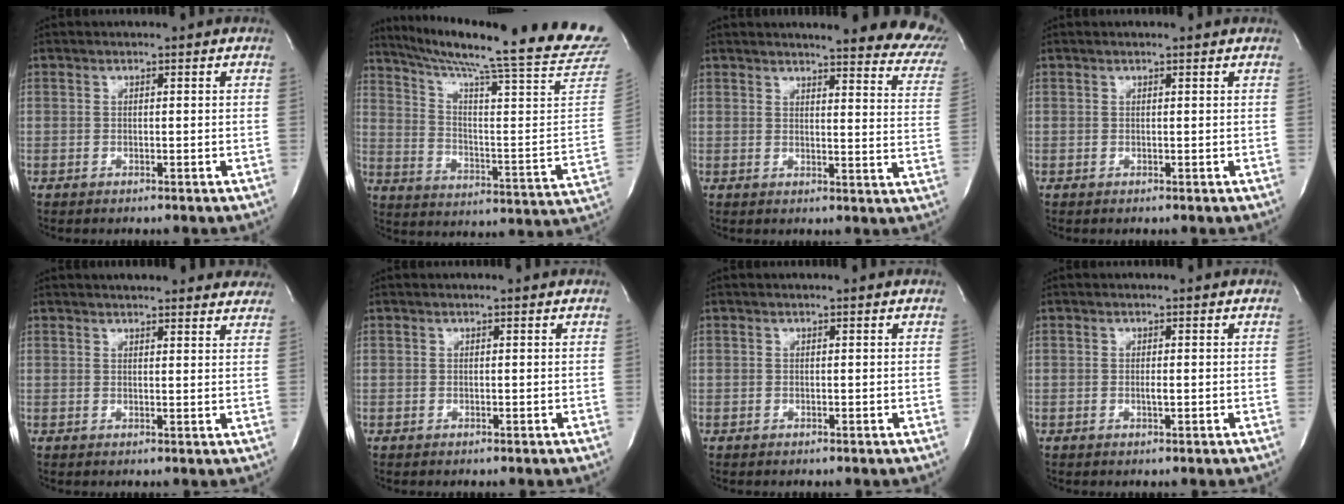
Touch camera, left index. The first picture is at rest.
{"total": 25.3, "force": [22.0, -1.9, 12.2], "torque": [-0.196, -0.103, 0.298]}
{"total": 18.9, "force": [17.2, 2.9, 7.5], "torque": [-0.073, -0.078, 0.170]}
{"total": 0.9, "force": [0.9, 0.0, 0.3], "torque": [-0.012, 0.008, 0.012]}
{"total": 15.8, "force": [14.4, 3.2, 5.5], "torque": [-0.058, 0.015, 0.162]}
{"total": 0.6, "force": [0.5, 0.0, 0.2], "torque": [-0.008, 0.005, 0.008]}
{"total": 0.7, "force": [0.7, 0.0, 0.2], "torque": [-0.005, 0.004, 0.007]}
{"total": 0.7, "force": [-0.1, 0.0, 0.7], "torque": [-0.018, -0.002, -0.001]}